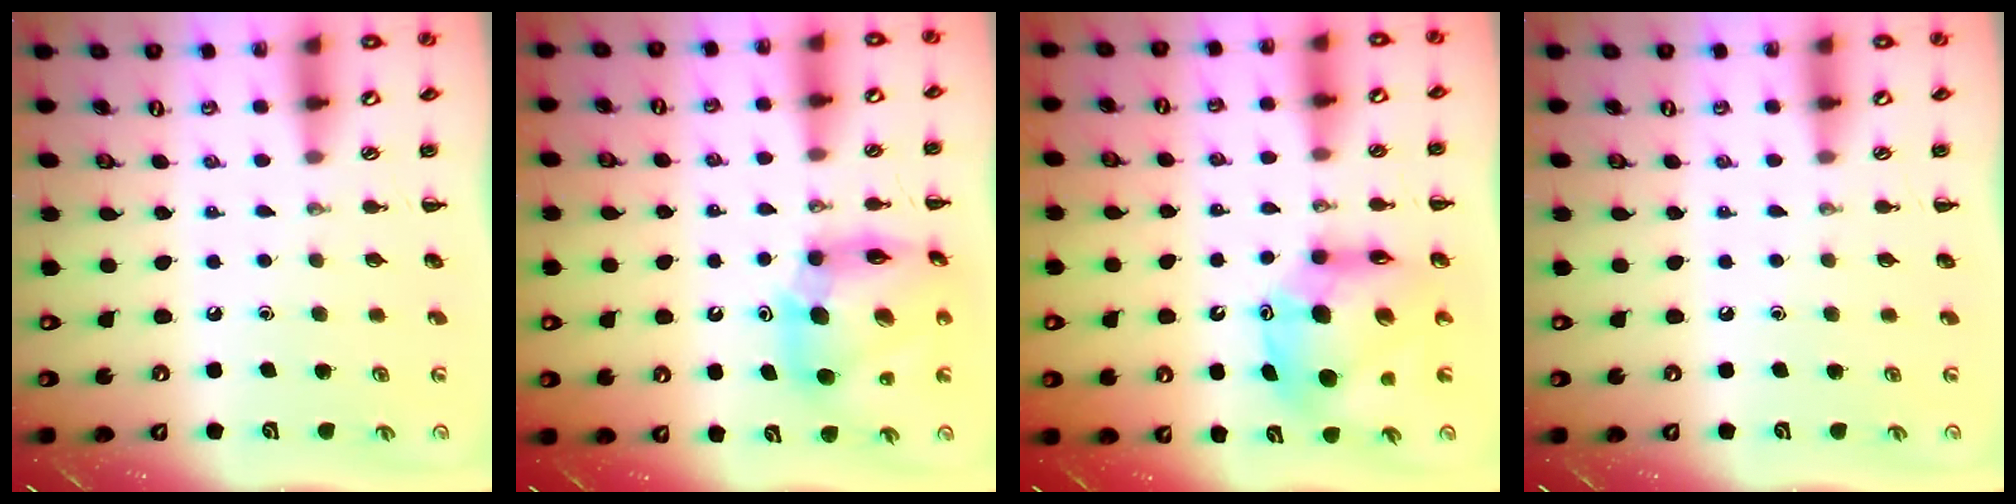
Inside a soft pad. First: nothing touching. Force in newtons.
{"total": 13.4, "press": 13.0, "slide": 3.4}
{"total": 12.7, "press": 12.2, "slide": 3.5}
{"total": 0.0}